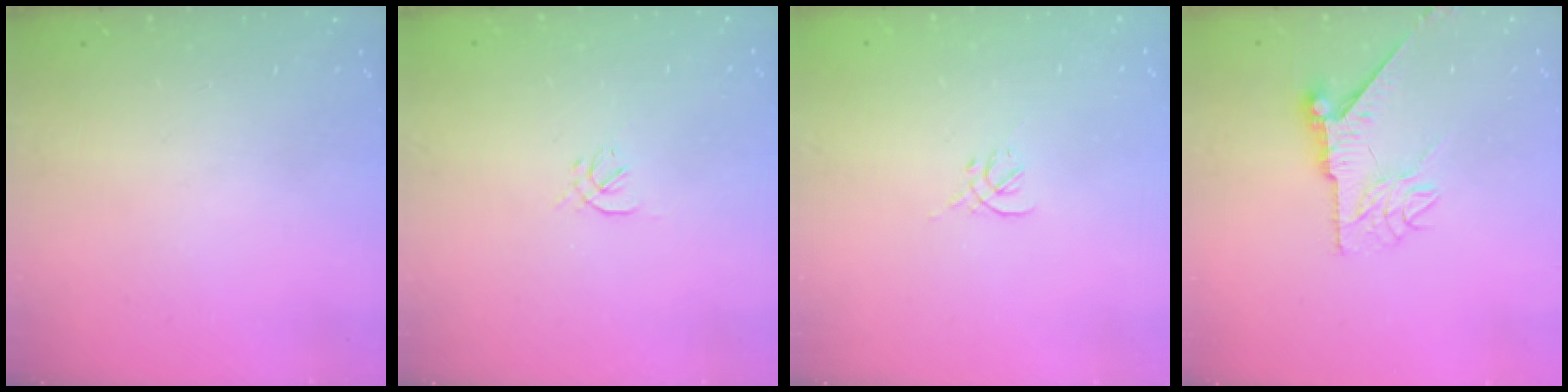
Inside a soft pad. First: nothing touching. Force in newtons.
{"total": 0.7, "press": 0.5, "slide": 0.5}
{"total": 0.0}
{"total": 8.1, "press": 8.1, "slide": 0.5}